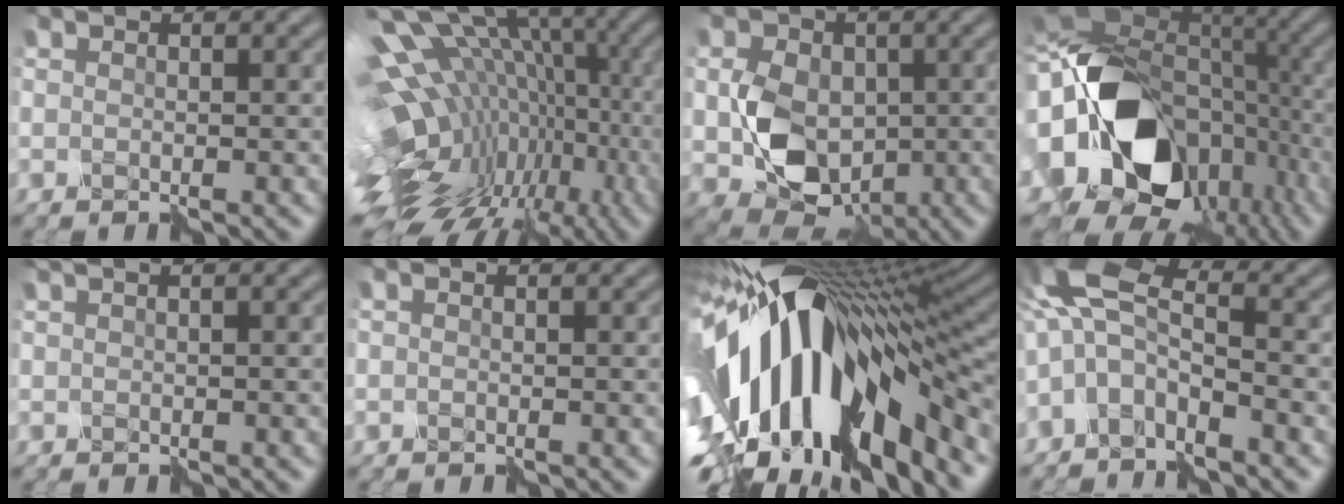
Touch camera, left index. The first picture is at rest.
{"total": 15.1, "force": [-2.5, 9.6, 11.3], "torque": [-0.158, 0.038, -0.007]}
{"total": 6.6, "force": [-1.3, 4.9, 4.1], "torque": [-0.080, 0.005, -0.020]}
{"total": 21.1, "force": [-5.5, 16.1, 12.5], "torque": [-0.228, -0.044, -0.078]}
{"total": 1.2, "force": [0.8, 0.3, 0.8], "torque": [-0.011, 0.011, 0.009]}
{"total": 0.0}
{"total": 16.3, "force": [-3.5, 8.6, 13.4], "torque": [-0.250, 0.003, -0.055]}
{"total": 5.5, "force": [-2.5, 2.4, 4.3], "torque": [-0.092, 0.026, -0.056]}